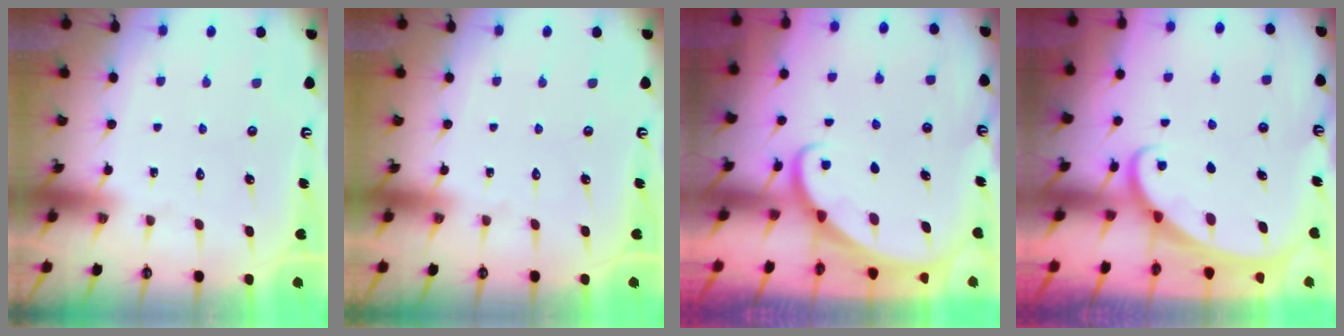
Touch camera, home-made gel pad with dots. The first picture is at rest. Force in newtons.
{"total": 0.0}
{"total": 2.1, "press": 2.1, "slide": 0.2}
{"total": 1.7, "press": 1.6, "slide": 0.2}